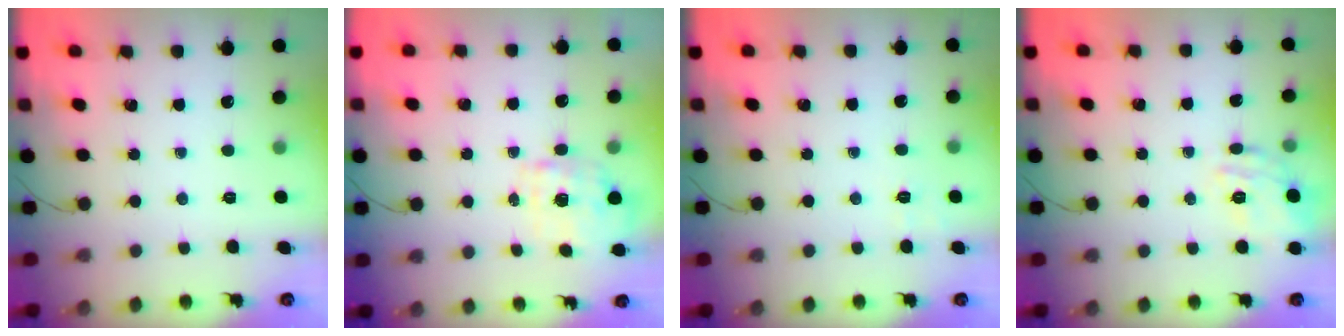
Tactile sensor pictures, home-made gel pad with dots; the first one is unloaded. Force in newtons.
{"total": 1.7, "press": 1.6, "slide": 0.6}
{"total": 1.8, "press": 0.9, "slide": 1.6}
{"total": 8.9, "press": 8.9, "slide": 0.6}